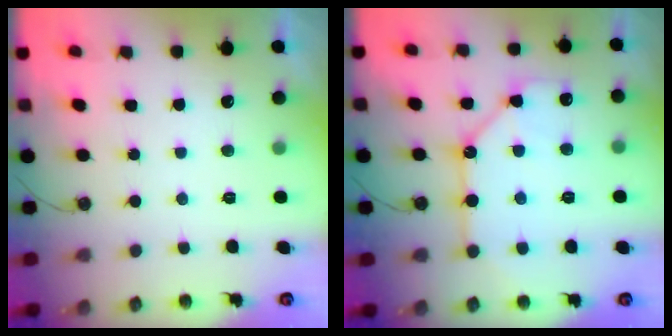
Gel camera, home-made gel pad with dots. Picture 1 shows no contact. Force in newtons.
{"total": 12.8, "press": 12.8, "slide": 1.2}